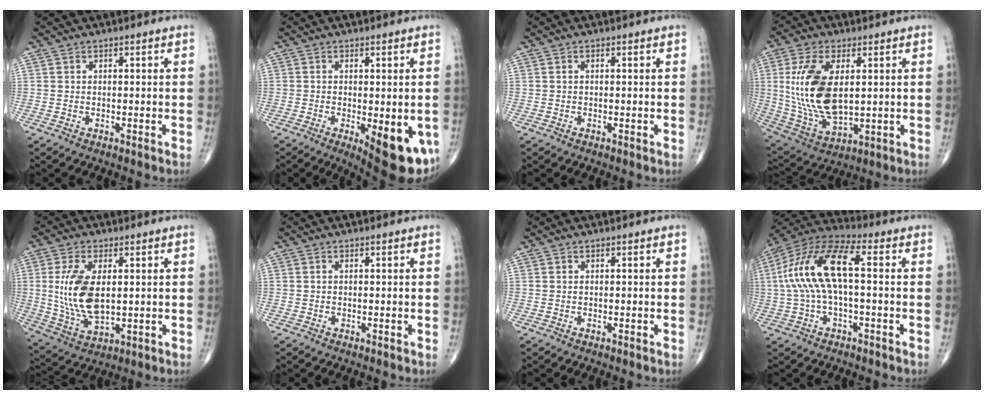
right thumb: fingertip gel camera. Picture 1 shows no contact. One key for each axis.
{"total": 12.6, "fx": -3.9, "fy": 4.6, "fz": 11.1, "tx": -0.125, "ty": -0.018, "tz": -0.041}
{"total": 0.0}
{"total": 16.9, "fx": 2.4, "fy": 8.8, "fz": 14.2, "tx": -0.285, "ty": -0.017, "tz": 0.059}
{"total": 12.8, "fx": 1.4, "fy": 6.6, "fz": 10.9, "tx": -0.219, "ty": -0.013, "tz": 0.037}
{"total": 0.0}
{"total": 0.0}
{"total": 15.5, "fx": 1.0, "fy": 6.1, "fz": 14.2, "tx": -0.304, "ty": 0.045, "tz": 0.014}